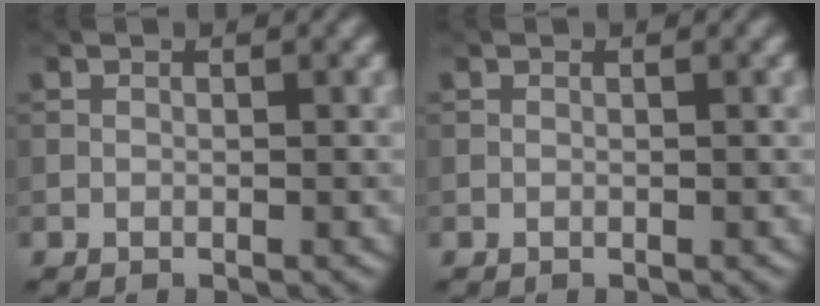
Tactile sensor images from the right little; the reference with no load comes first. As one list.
[{"total": 0.0}]